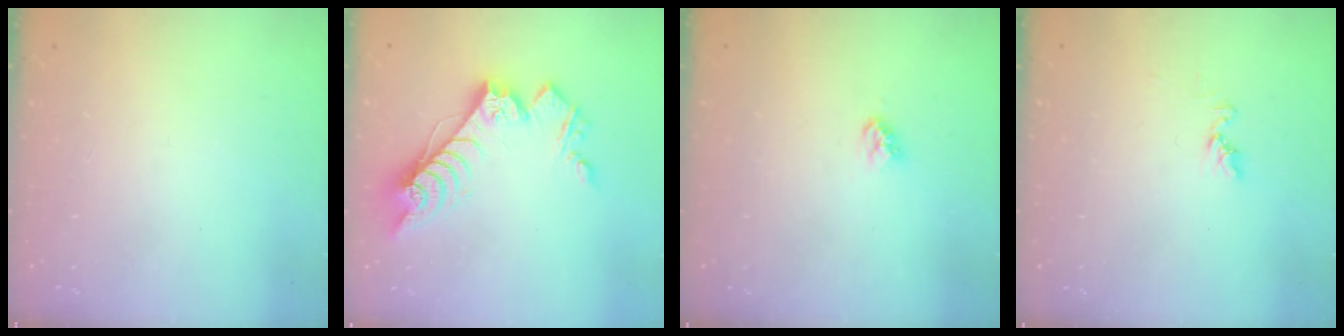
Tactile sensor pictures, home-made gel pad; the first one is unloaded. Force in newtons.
{"total": 16.7, "press": 16.7, "slide": 0.3}
{"total": 3.9, "press": 3.8, "slide": 0.5}
{"total": 6.4, "press": 6.3, "slide": 0.7}